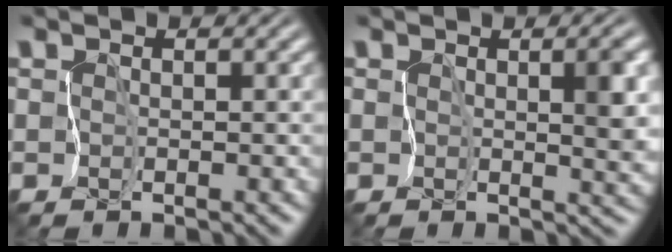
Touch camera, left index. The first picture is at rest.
{"total": 4.7, "force": [0.8, 1.7, 4.3], "torque": [-0.063, -0.004, 0.015]}